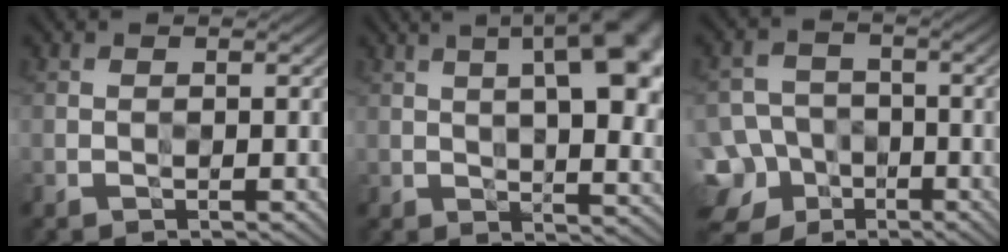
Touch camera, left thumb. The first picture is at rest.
{"total": 13.3, "force": [4.5, 5.1, 11.4], "torque": [-0.121, 0.034, 0.058]}
{"total": 9.2, "force": [-5.0, 7.4, 2.3], "torque": [-0.063, -0.033, -0.094]}